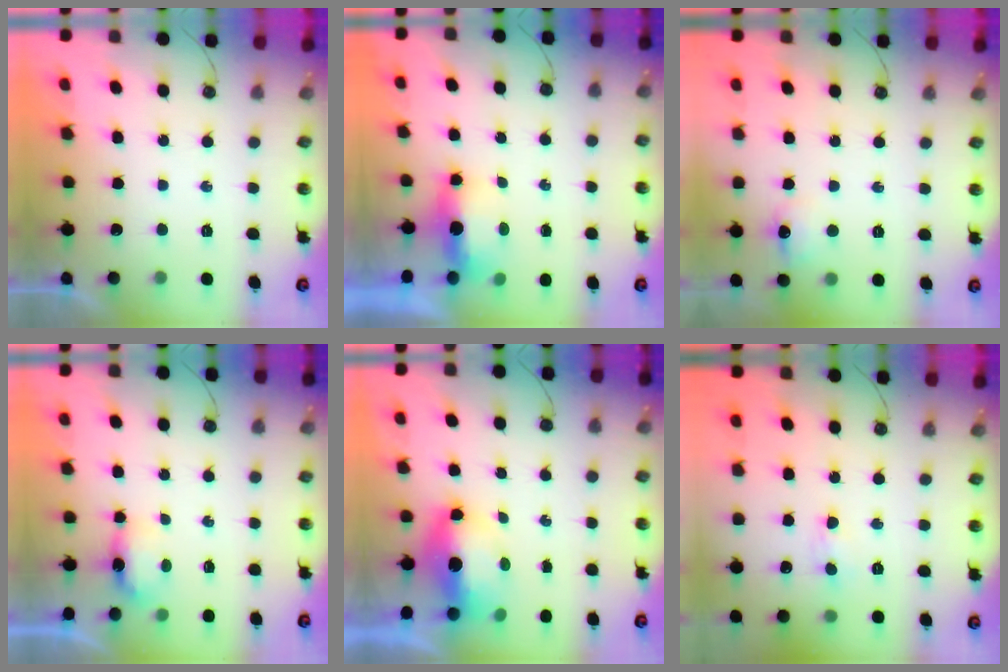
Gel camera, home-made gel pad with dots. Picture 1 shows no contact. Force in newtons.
{"total": 5.7, "press": 5.6, "slide": 0.9}
{"total": 7.3, "press": 7.2, "slide": 1.0}
{"total": 4.2, "press": 3.9, "slide": 1.4}
{"total": 7.8, "press": 7.7, "slide": 1.4}
{"total": 4.6, "press": 4.6, "slide": 0.7}